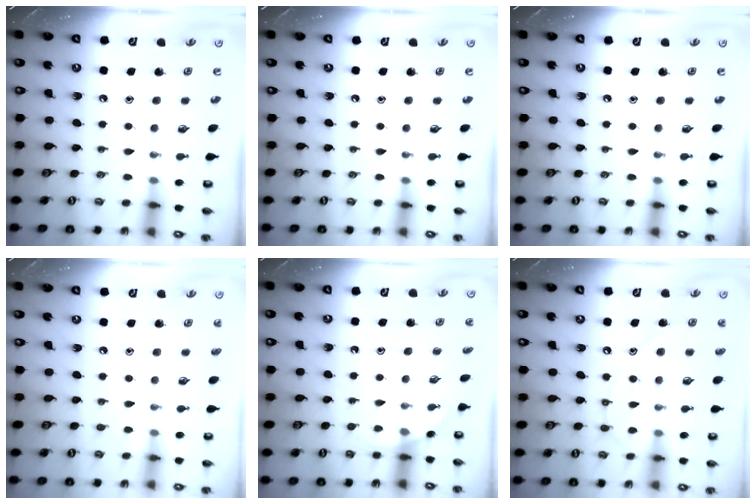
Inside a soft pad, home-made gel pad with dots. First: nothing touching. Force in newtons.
{"total": 0.0}
{"total": 0.0}
{"total": 5.2, "press": 5.2, "slide": 0.6}
{"total": 2.9, "press": 2.9, "slide": 0.2}
{"total": 10.7, "press": 10.7, "slide": 1.0}